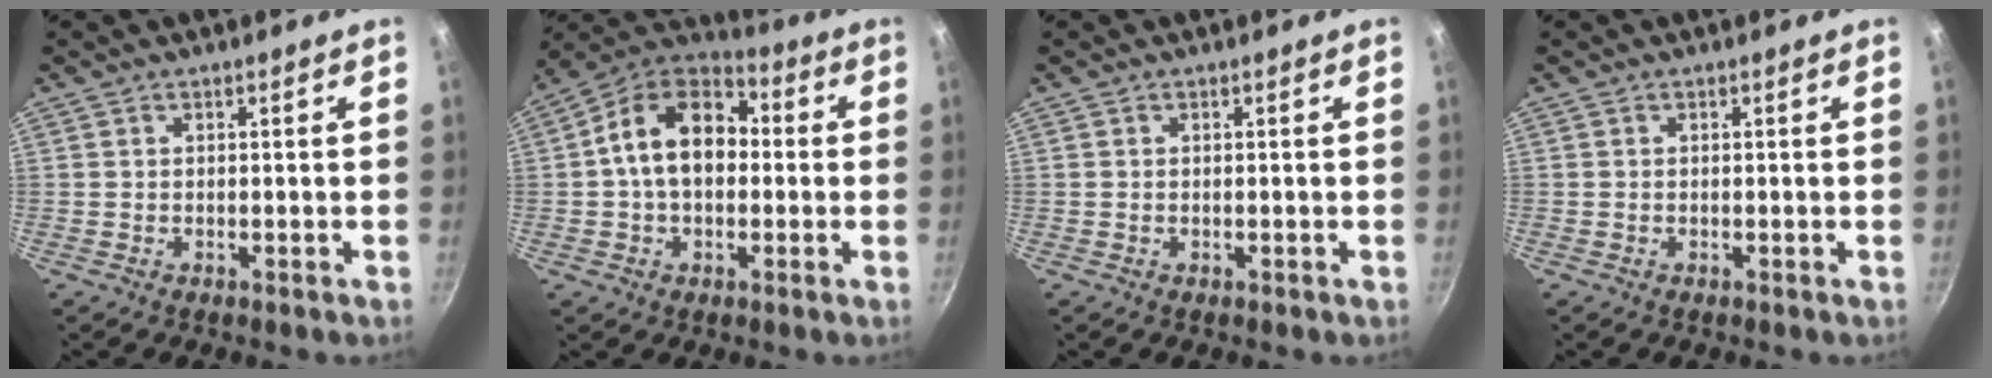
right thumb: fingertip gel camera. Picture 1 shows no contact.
{"total": 15.1, "force": [0.7, 10.4, 10.9], "torque": [-0.145, 0.036, -0.011]}
{"total": 0.0}
{"total": 0.0}